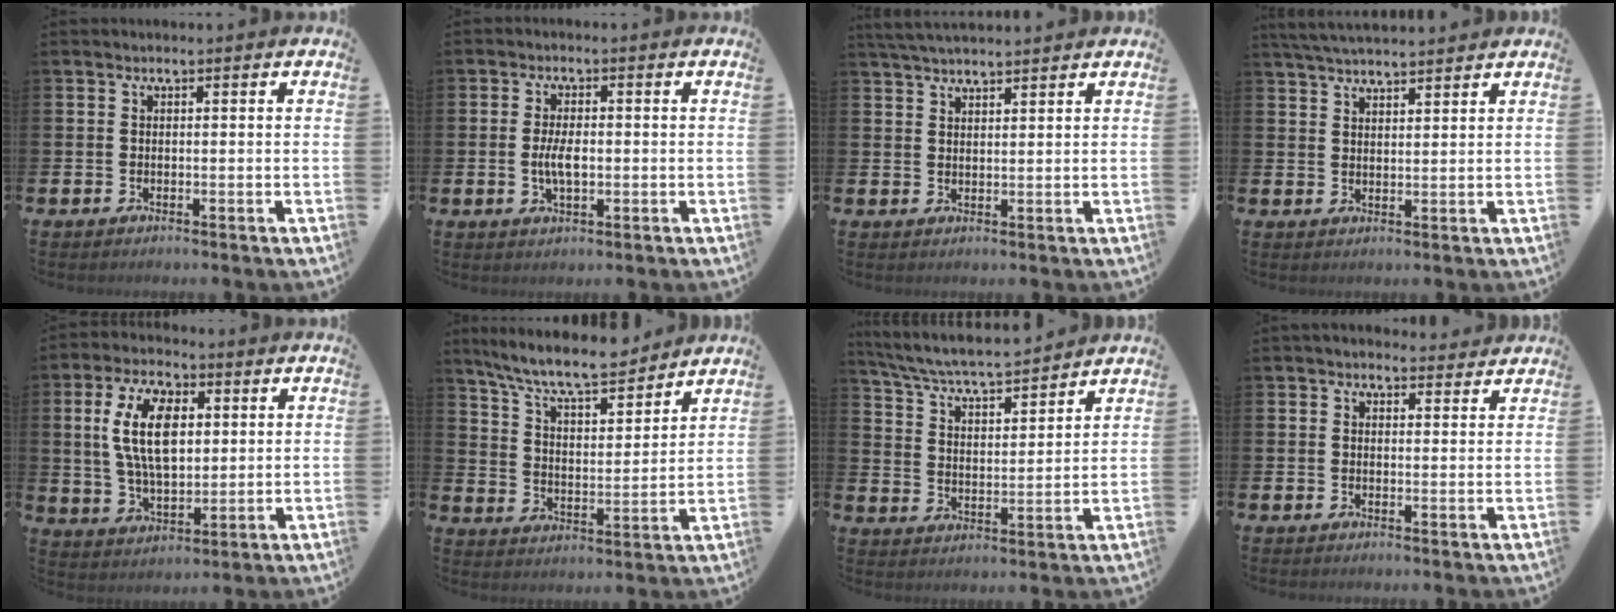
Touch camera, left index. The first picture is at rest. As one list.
[{"total": 4.1, "force": [-0.3, 1.8, 3.7], "torque": [-0.065, -0.004, -0.011]}, {"total": 3.7, "force": [3.5, 0.4, 1.0], "torque": [-0.026, -0.009, 0.066]}, {"total": 4.3, "force": [4.2, 0.3, 0.8], "torque": [-0.026, -0.015, 0.078]}, {"total": 10.1, "force": [3.1, 5.4, 8.0], "torque": [-0.145, 0.012, 0.055]}, {"total": 9.3, "force": [8.6, 1.4, 3.2], "torque": [-0.094, -0.053, 0.152]}, {"total": 6.4, "force": [6.1, 0.4, 1.7], "torque": [-0.064, -0.045, 0.105]}, {"total": 2.0, "force": [1.9, 0.7, 0.2], "torque": [0.000, -0.007, 0.033]}]